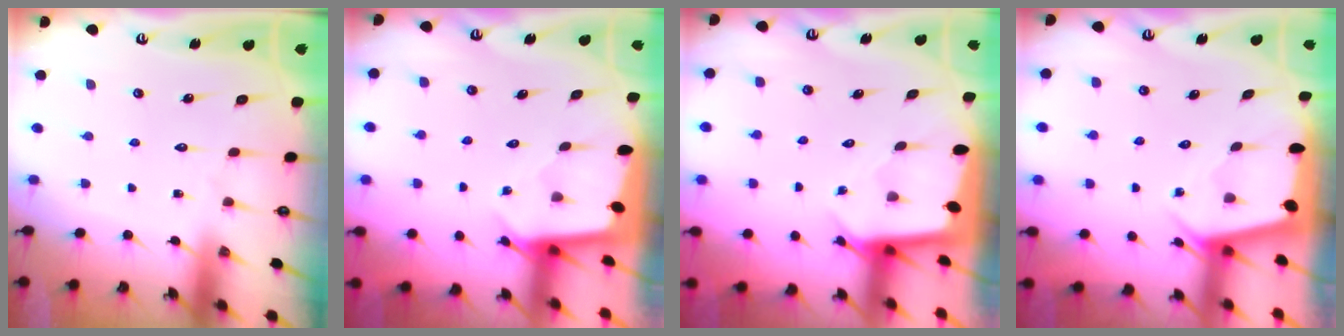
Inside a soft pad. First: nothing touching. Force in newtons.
{"total": 2.3, "press": 2.3, "slide": 0.1}
{"total": 2.4, "press": 2.4, "slide": 0.2}
{"total": 2.5, "press": 2.5, "slide": 0.3}